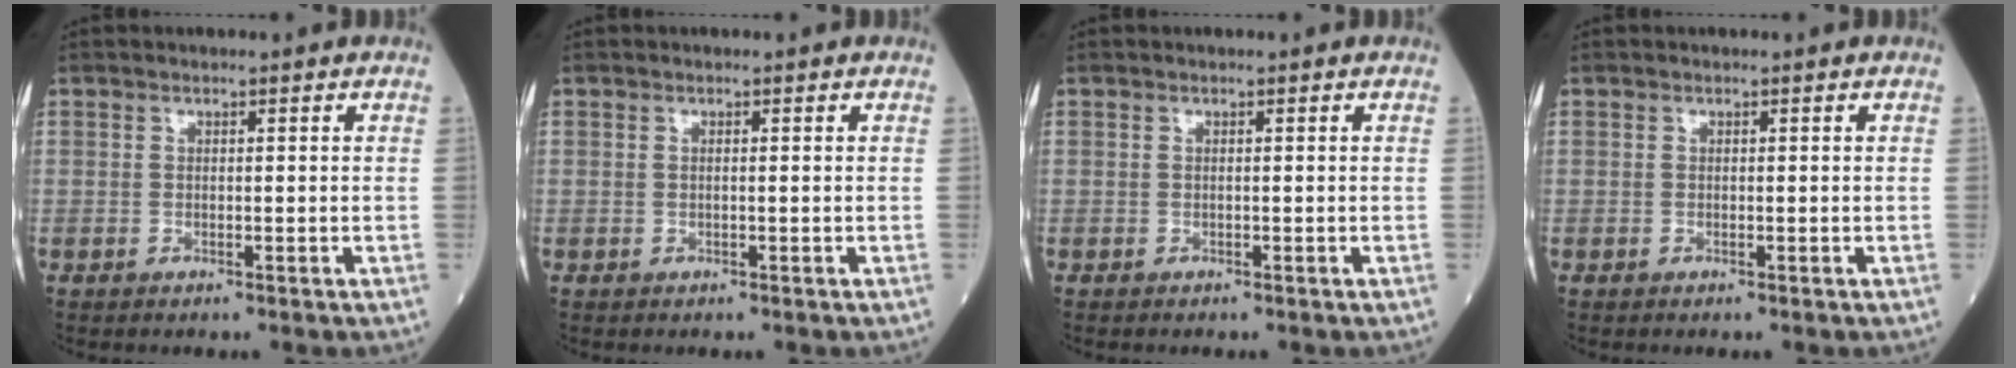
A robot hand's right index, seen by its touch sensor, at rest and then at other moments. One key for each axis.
{"total": 0.0}
{"total": 0.0}
{"total": 0.0}